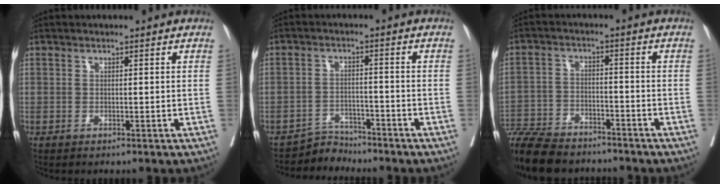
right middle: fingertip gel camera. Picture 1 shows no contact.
{"total": 3.5, "force": [-3.3, 0.5, -1.2], "torque": [0.027, 0.000, -0.057]}
{"total": 14.9, "force": [-12.9, 4.4, 6.0], "torque": [-0.133, -0.013, -0.213]}